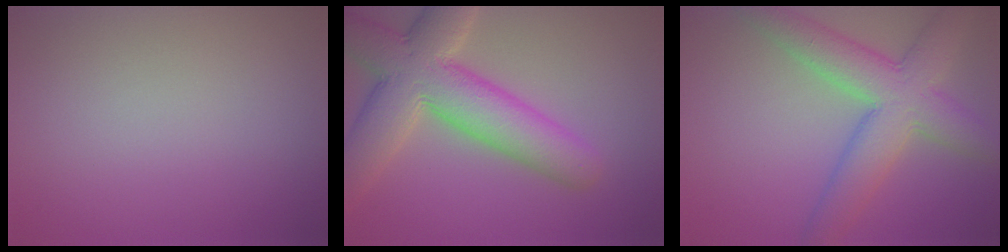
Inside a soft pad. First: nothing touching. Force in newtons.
{"total": 9.6, "press": 9.5, "slide": 0.8}
{"total": 7.2, "press": 7.2, "slide": 0.5}